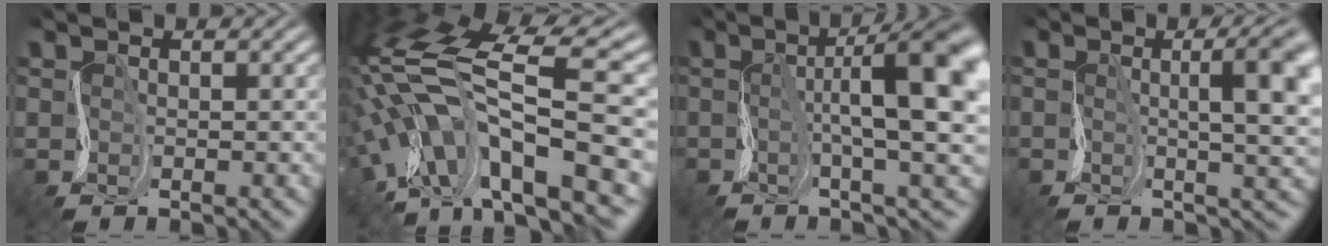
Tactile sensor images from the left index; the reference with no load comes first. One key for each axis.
{"total": 15.1, "fx": -2.3, "fy": 6.2, "fz": 13.6, "tx": -0.264, "ty": 0.029, "tz": -0.037}
{"total": 13.8, "fx": 1.5, "fy": 3.3, "fz": 13.3, "tx": -0.181, "ty": 0.008, "tz": 0.025}
{"total": 8.5, "fx": 0.6, "fy": 2.5, "fz": 8.1, "tx": -0.092, "ty": 0.012, "tz": 0.004}